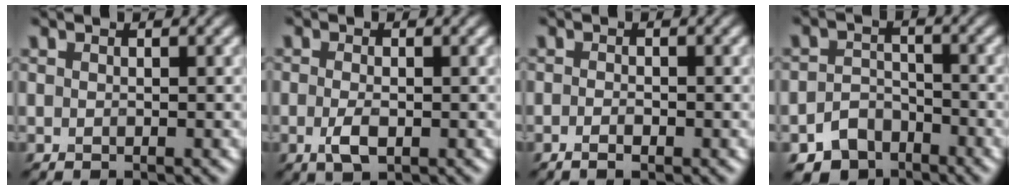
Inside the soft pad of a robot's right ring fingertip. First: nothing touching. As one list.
[{"total": 2.3, "force": [-0.6, 1.2, 1.8], "torque": [-0.040, -0.005, -0.011]}, {"total": 1.1, "force": [-0.6, 0.3, 0.9], "torque": [-0.017, -0.003, -0.011]}, {"total": 4.5, "force": [-3.2, 2.9, 1.3], "torque": [-0.019, -0.006, -0.053]}]